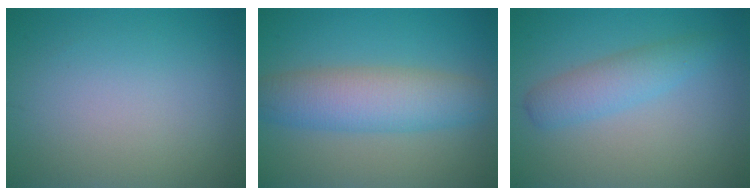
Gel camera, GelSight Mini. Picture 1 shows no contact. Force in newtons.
{"total": 6.0, "press": 6.0, "slide": 0.3}
{"total": 3.0, "press": 3.0, "slide": 0.1}